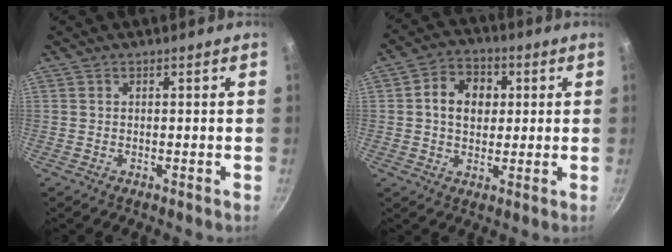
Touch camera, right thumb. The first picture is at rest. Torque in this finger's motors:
{"motor_torque": [0.04, 0.11, -0.10, 0.17, 0.05]}